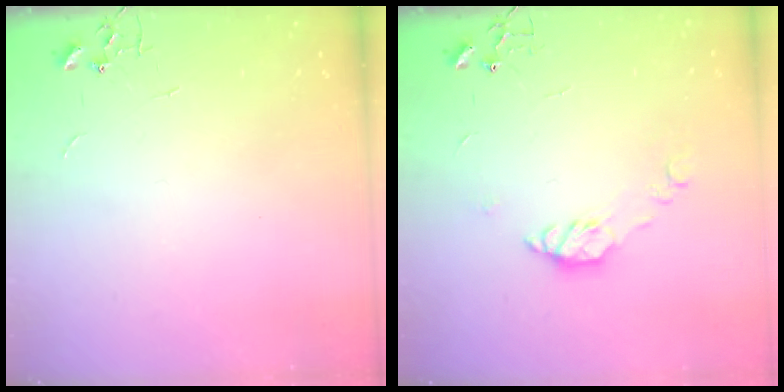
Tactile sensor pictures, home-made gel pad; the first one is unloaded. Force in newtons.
{"total": 7.6, "press": 7.6, "slide": 0.4}